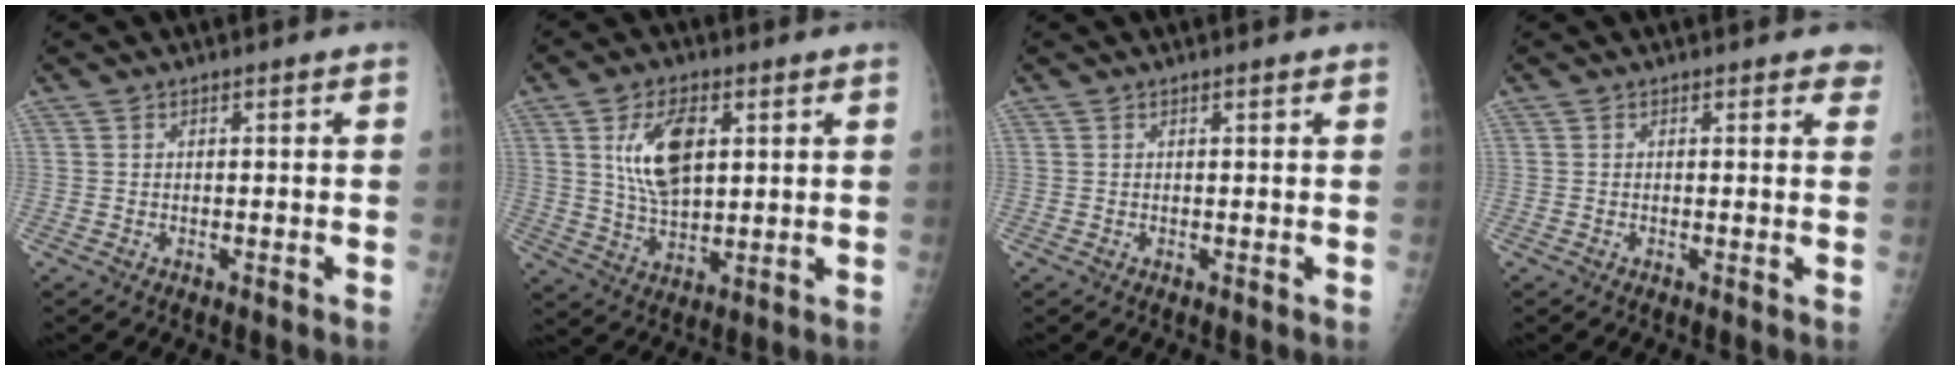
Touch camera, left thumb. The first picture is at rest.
{"total": 11.3, "force": [3.5, 6.0, 9.0], "torque": [-0.149, -0.014, 0.069]}
{"total": 0.9, "force": [0.7, 0.1, 0.6], "torque": [-0.006, 0.002, 0.010]}
{"total": 2.4, "force": [1.9, 1.0, 0.9], "torque": [0.013, -0.005, 0.010]}